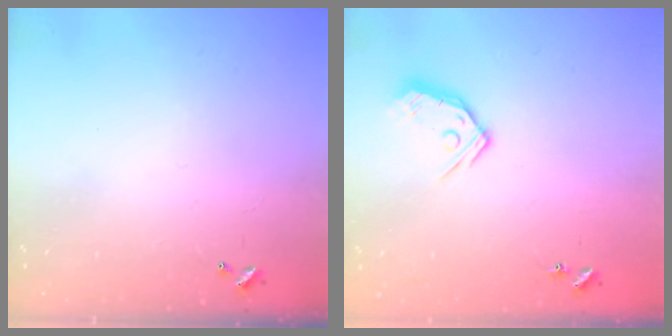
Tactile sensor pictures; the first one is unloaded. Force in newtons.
{"total": 9.9, "press": 9.9, "slide": 0.8}